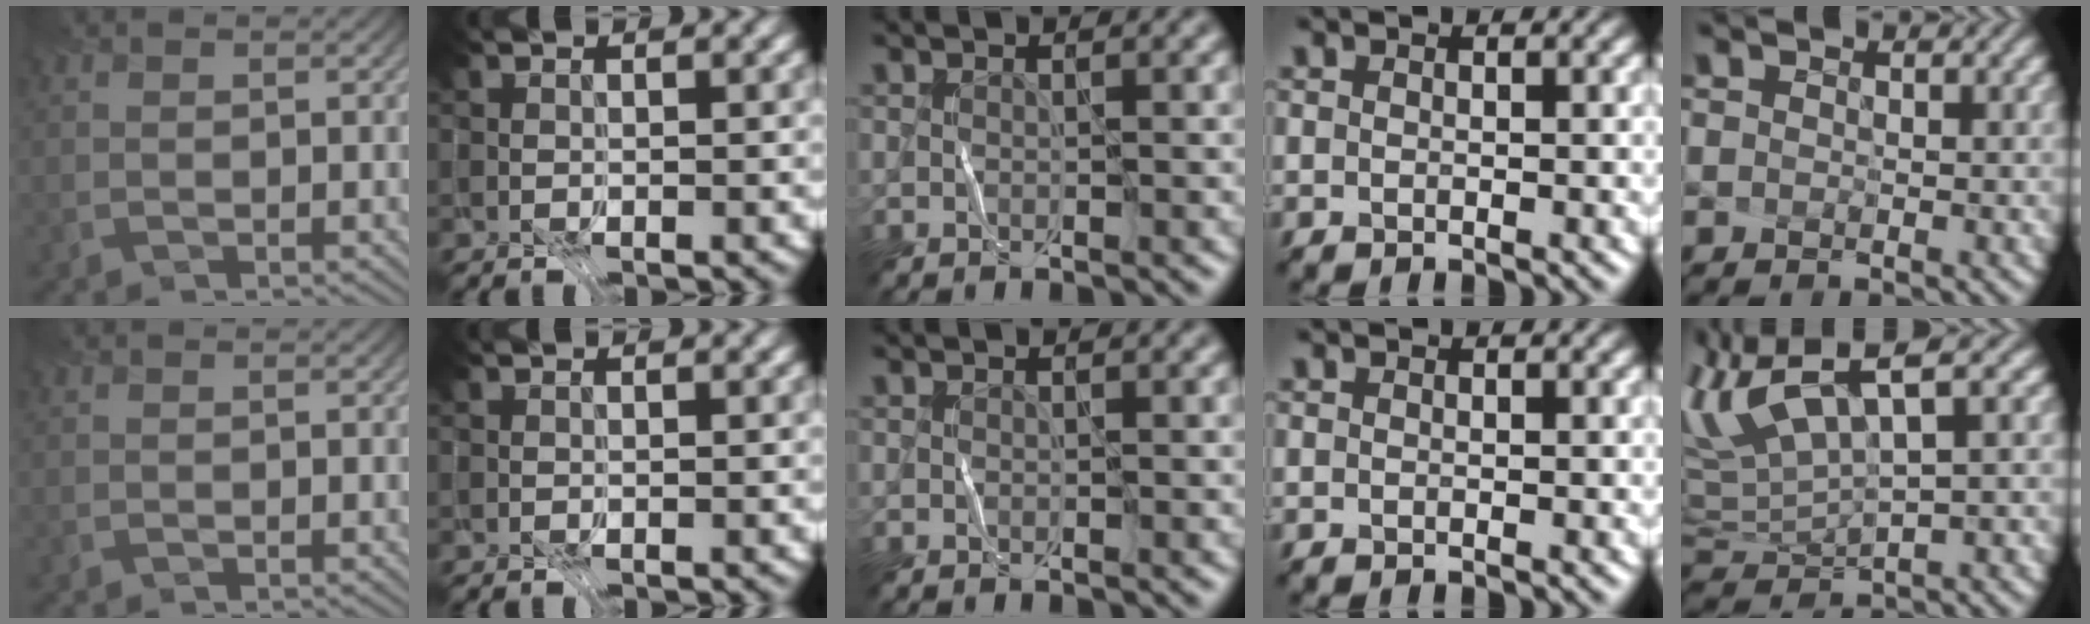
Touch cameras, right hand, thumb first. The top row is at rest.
{"little": {"total": 6.7, "force": [3.6, 1.0, 5.5], "torque": [-0.146, 0.004, 0.096]}}